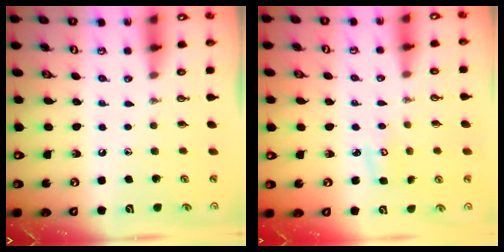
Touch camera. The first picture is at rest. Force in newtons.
{"total": 2.6, "press": 2.6, "slide": 0.1}